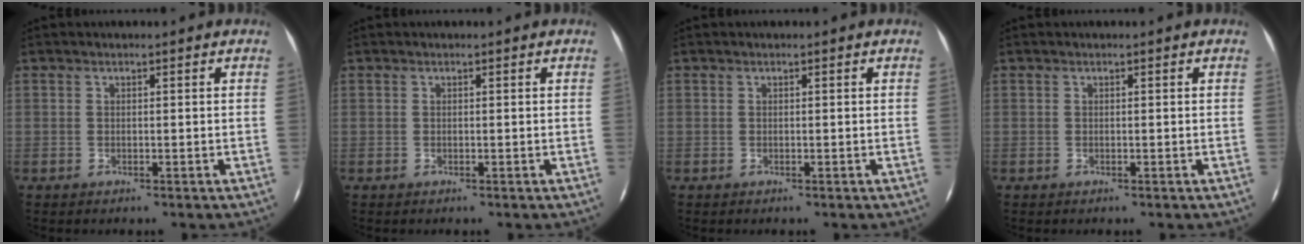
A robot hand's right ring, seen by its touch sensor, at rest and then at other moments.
{"total": 0.0}
{"total": 0.0}
{"total": 0.0}